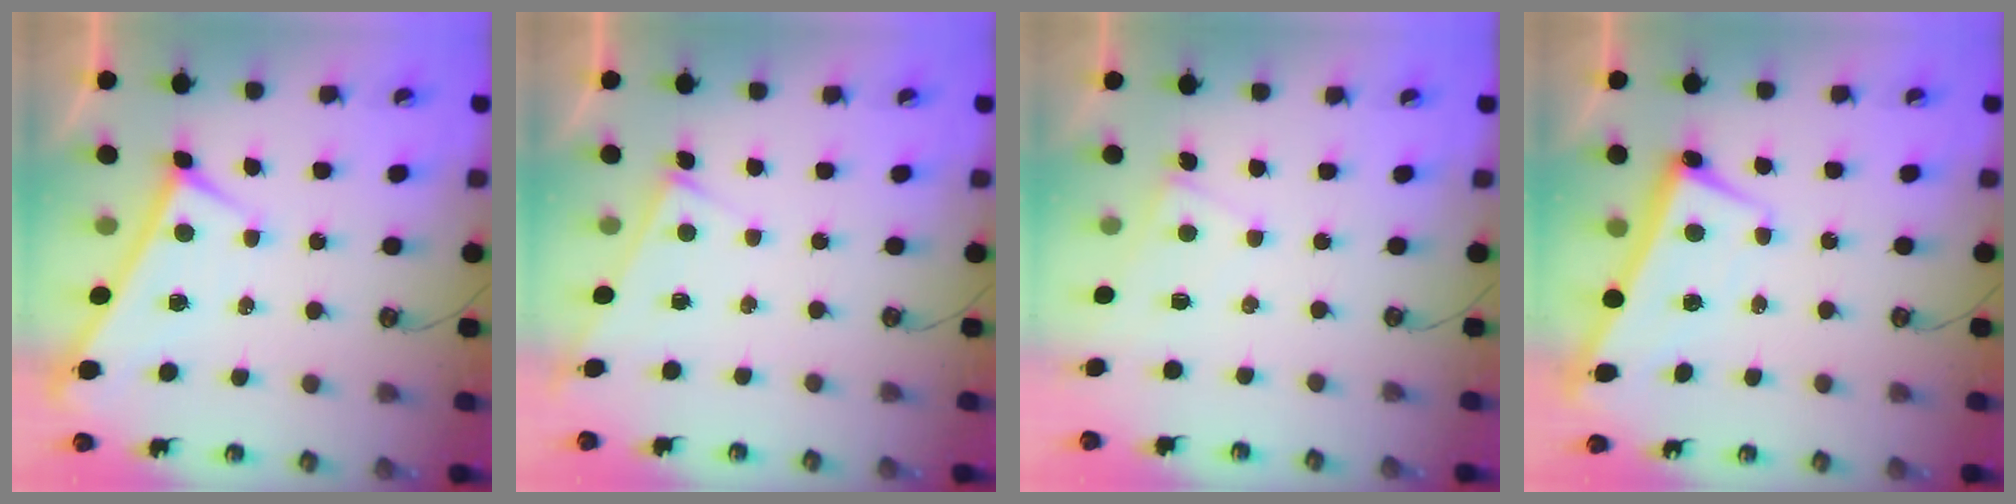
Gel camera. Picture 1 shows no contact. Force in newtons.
{"total": 2.9, "press": 2.9, "slide": 0.2}
{"total": 1.8, "press": 1.8, "slide": 0.3}
{"total": 2.7, "press": 2.7, "slide": 0.5}